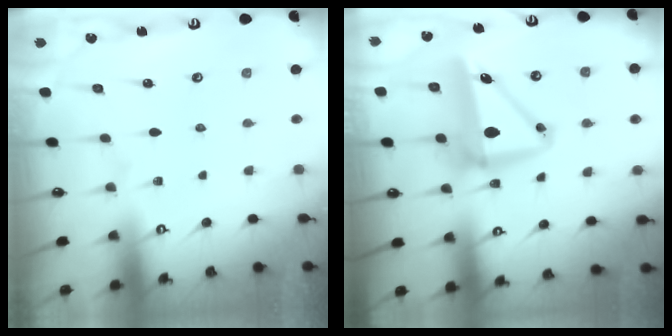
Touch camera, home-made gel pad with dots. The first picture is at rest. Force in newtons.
{"total": 9.3, "press": 8.7, "slide": 3.2}